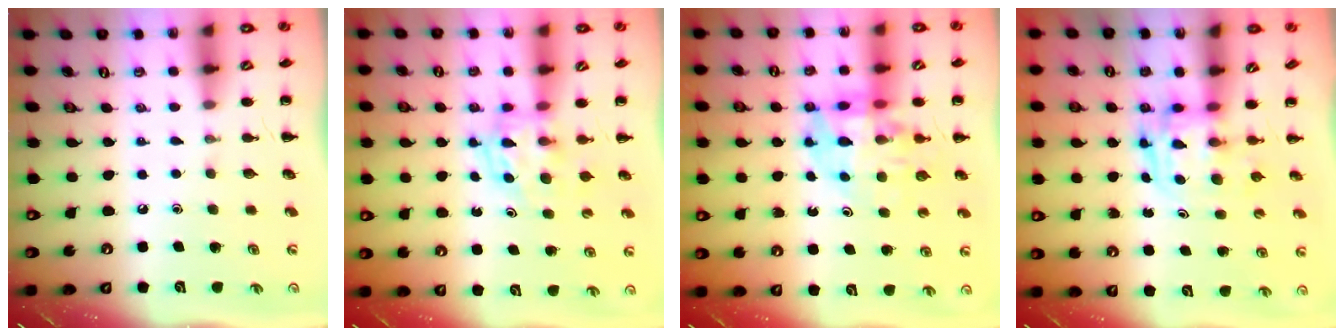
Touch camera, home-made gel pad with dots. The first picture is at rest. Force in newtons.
{"total": 5.0, "press": 4.7, "slide": 1.8}
{"total": 11.9, "press": 11.4, "slide": 3.3}
{"total": 3.2, "press": 3.1, "slide": 0.5}